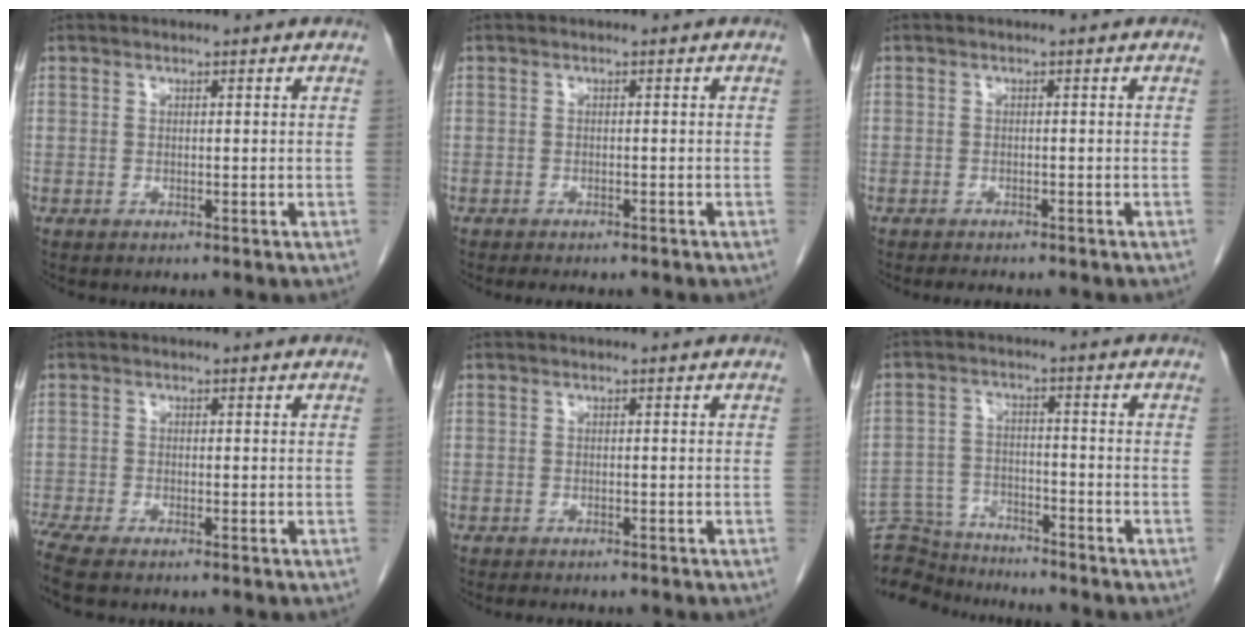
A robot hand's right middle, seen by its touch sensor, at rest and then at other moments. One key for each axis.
{"total": 4.0, "fx": -3.4, "fy": 1.0, "fz": 1.8, "tx": -0.026, "ty": -0.008, "tz": -0.040}
{"total": 3.6, "fx": -3.1, "fy": 0.9, "fz": 1.6, "tx": -0.025, "ty": -0.007, "tz": -0.037}
{"total": 5.3, "fx": -4.4, "fy": 0.5, "fz": 2.9, "tx": -0.057, "ty": -0.010, "tz": -0.080}
{"total": 2.9, "fx": -2.5, "fy": 0.7, "fz": 1.2, "tx": -0.021, "ty": -0.007, "tz": -0.030}
{"total": 10.5, "fx": -10.3, "fy": 1.8, "fz": 0.8, "tx": -0.014, "ty": 0.015, "tz": -0.175}